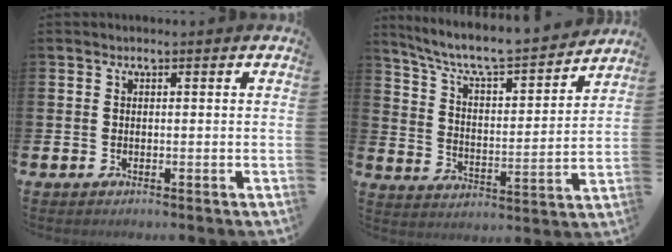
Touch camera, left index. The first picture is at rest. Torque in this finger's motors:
{"motor_torque": [0.30, -0.30, 0.69, 0.21]}